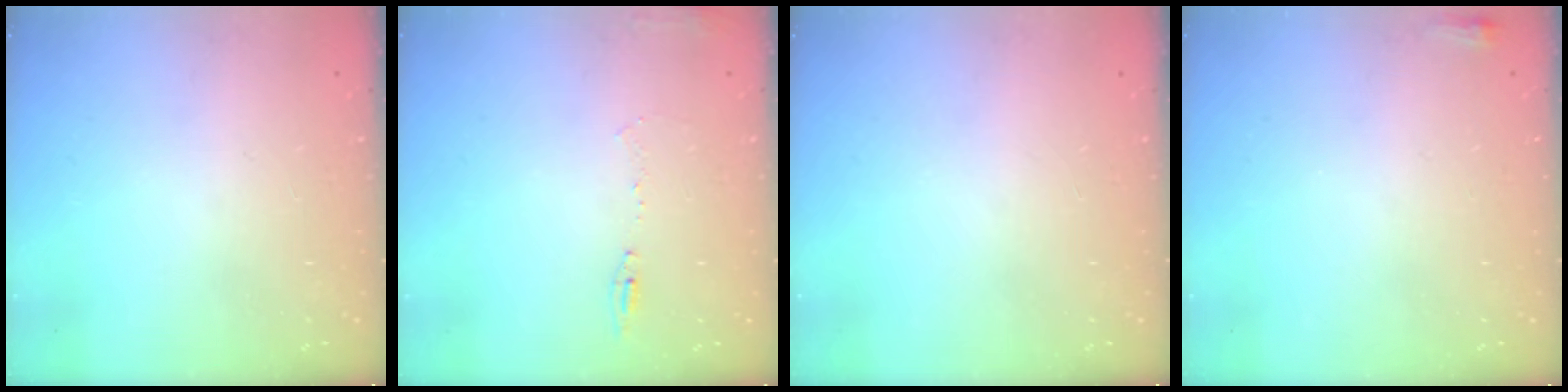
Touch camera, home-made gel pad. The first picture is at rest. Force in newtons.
{"total": 6.2, "press": 6.0, "slide": 1.5}
{"total": 0.0}
{"total": 2.9, "press": 2.6, "slide": 1.1}